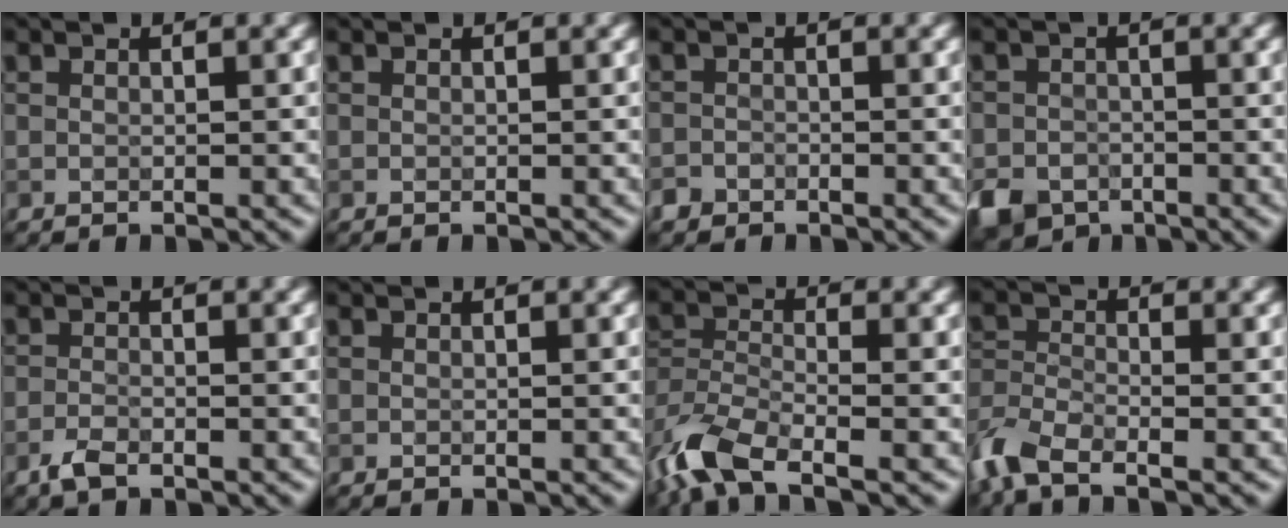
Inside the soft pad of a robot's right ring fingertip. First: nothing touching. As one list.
[{"total": 0.0}, {"total": 1.2, "force": [-1.0, 0.8, 0.0], "torque": [0.007, 0.003, -0.020]}, {"total": 4.7, "force": [-3.0, 3.1, 1.6], "torque": [-0.023, -0.006, -0.062]}, {"total": 1.7, "force": [-1.2, 0.6, 1.0], "torque": [-0.024, -0.002, -0.028]}, {"total": 0.0}, {"total": 7.0, "force": [-4.6, 2.8, 4.4], "torque": [-0.094, -0.005, -0.102]}, {"total": 5.3, "force": [-3.7, 2.1, 3.1], "torque": [-0.069, -0.005, -0.089]}]